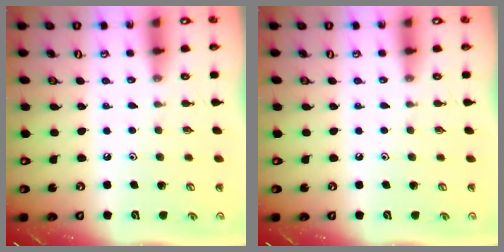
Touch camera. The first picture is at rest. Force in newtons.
{"total": 0.0}